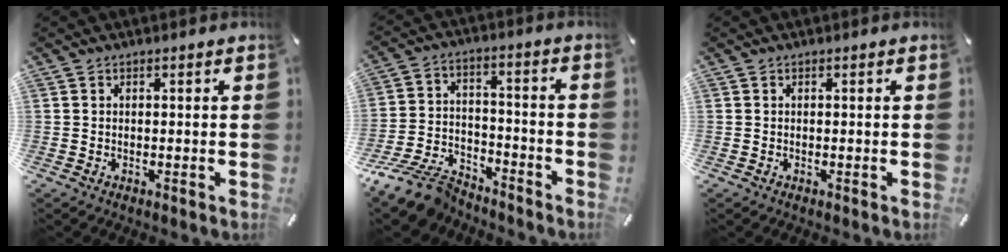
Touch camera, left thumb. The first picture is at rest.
{"total": 12.3, "force": [-9.9, 5.7, 4.6], "torque": [-0.081, 0.056, -0.184]}
{"total": 0.0}